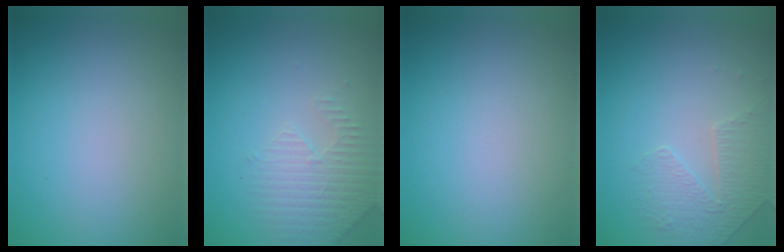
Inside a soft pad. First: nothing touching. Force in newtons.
{"total": 3.1, "press": 3.1, "slide": 0.7}
{"total": 0.0}
{"total": 1.8, "press": 1.4, "slide": 1.0}